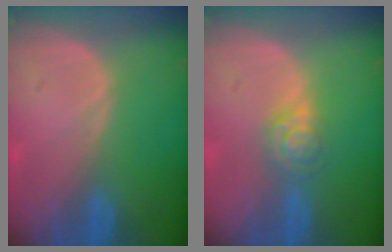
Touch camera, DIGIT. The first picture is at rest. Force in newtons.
{"total": 4.6, "press": 3.9, "slide": 2.6}